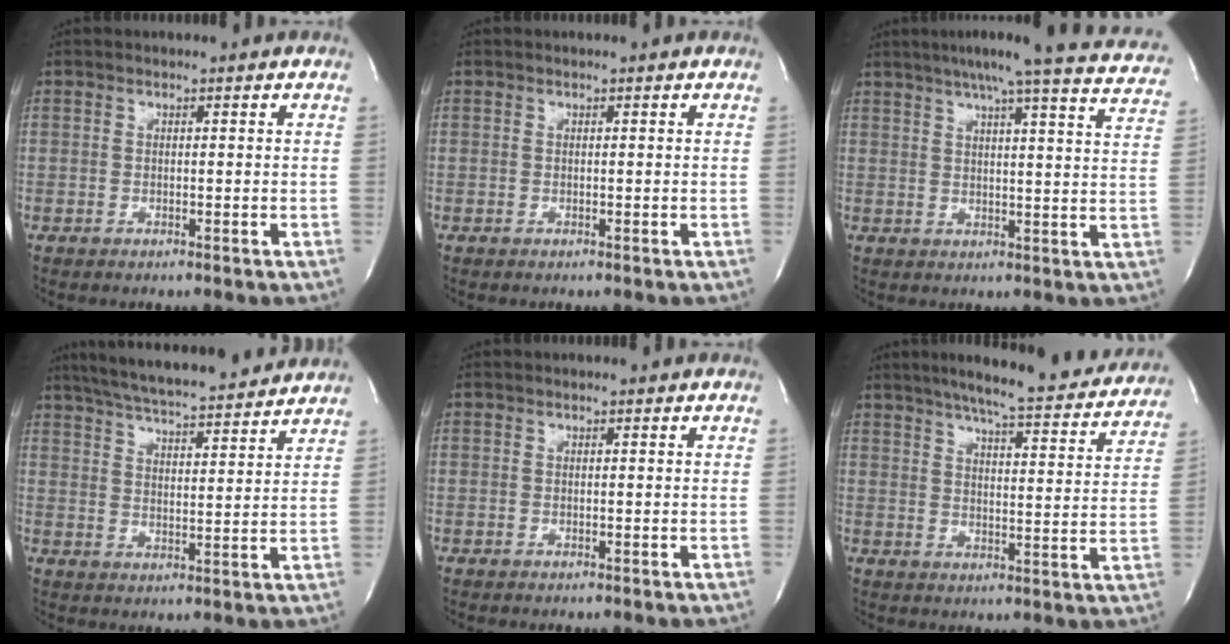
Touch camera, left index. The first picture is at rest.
{"total": 0.0}
{"total": 21.8, "force": [19.6, 0.8, 9.6], "torque": [-0.139, -0.039, 0.221]}
{"total": 18.7, "force": [16.8, 1.8, 7.9], "torque": [-0.138, 0.021, 0.243]}
{"total": 0.9, "force": [0.8, 0.0, 0.3], "torque": [-0.006, 0.006, 0.009]}
{"total": 21.4, "force": [19.0, 2.4, 9.5], "torque": [-0.142, -0.025, 0.234]}